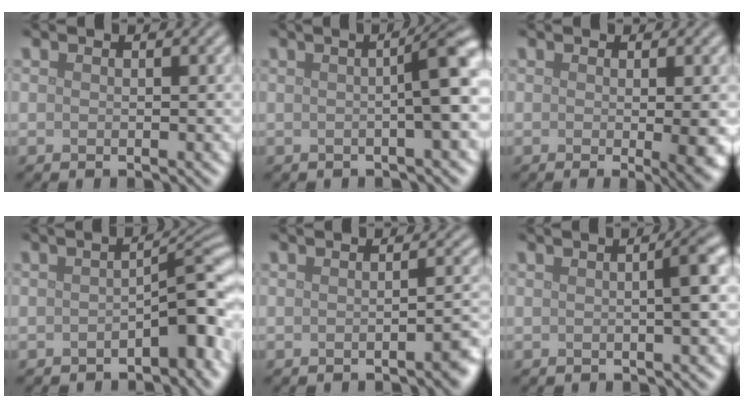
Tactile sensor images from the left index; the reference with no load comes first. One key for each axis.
{"total": 4.6, "fx": 0.1, "fy": 0.8, "fz": 4.5, "tx": -0.054, "ty": 0.012, "tz": -0.003}
{"total": 4.5, "fx": -0.6, "fy": 1.0, "fz": 4.3, "tx": -0.055, "ty": -0.011, "tz": -0.005}
{"total": 4.9, "fx": -1.9, "fy": 1.9, "fz": 4.1, "tx": -0.045, "ty": 0.014, "tz": -0.031}
{"total": 1.9, "fx": -1.1, "fy": 0.4, "fz": 1.5, "tx": -0.017, "ty": 0.003, "tz": -0.017}
{"total": 2.9, "fx": 0.1, "fy": 0.6, "fz": 2.8, "tx": -0.035, "ty": 0.009, "tz": -0.003}